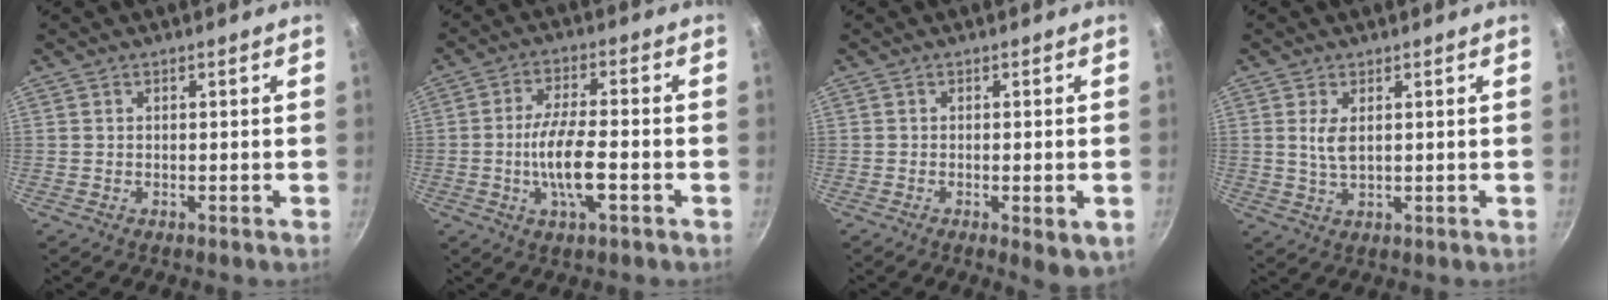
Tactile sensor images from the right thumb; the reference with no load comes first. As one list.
[{"total": 9.7, "force": [-2.6, 2.8, 8.9], "torque": [-0.164, 0.017, -0.053]}, {"total": 4.8, "force": [-1.4, 1.4, 4.3], "torque": [-0.062, -0.008, -0.018]}, {"total": 3.7, "force": [0.9, 1.7, 3.1], "torque": [-0.058, -0.010, 0.019]}]